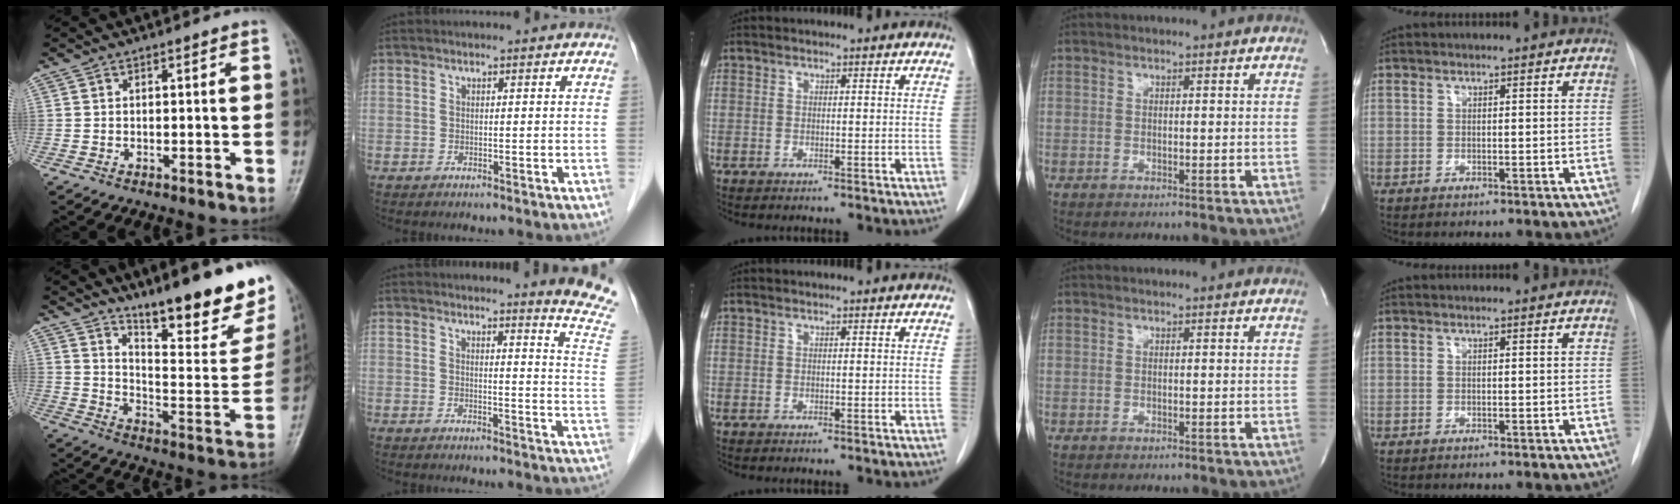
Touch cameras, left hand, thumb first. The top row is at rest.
{"thumb": {"total": 23.0, "force": [16.2, 5.4, 15.5], "torque": [-0.185, -0.105, 0.241]}, "index": {"total": 9.2, "force": [8.9, -1.6, 1.8], "torque": [-0.018, -0.099, 0.079]}}